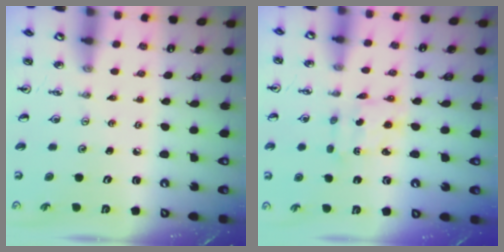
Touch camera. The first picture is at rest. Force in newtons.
{"total": 2.1, "press": 2.0, "slide": 0.8}